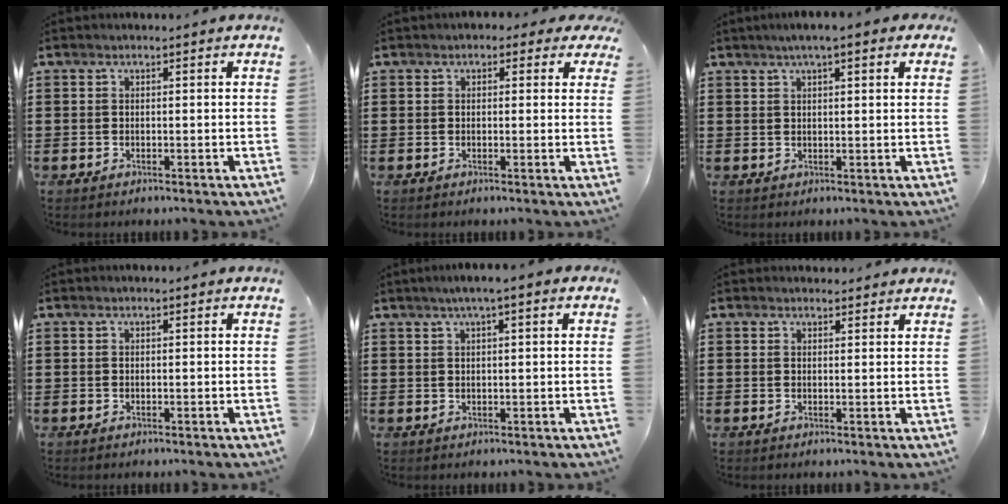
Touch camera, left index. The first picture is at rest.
{"total": 1.5, "force": [0.3, 1.1, 0.9], "torque": [-0.014, 0.005, 0.001]}
{"total": 3.4, "force": [1.9, 0.4, 2.7], "torque": [-0.056, 0.006, 0.033]}
{"total": 0.0}
{"total": 2.2, "force": [0.9, 0.0, 2.1], "torque": [-0.039, 0.000, 0.016]}
{"total": 1.3, "force": [1.2, 0.4, 0.1], "torque": [-0.004, 0.003, 0.024]}